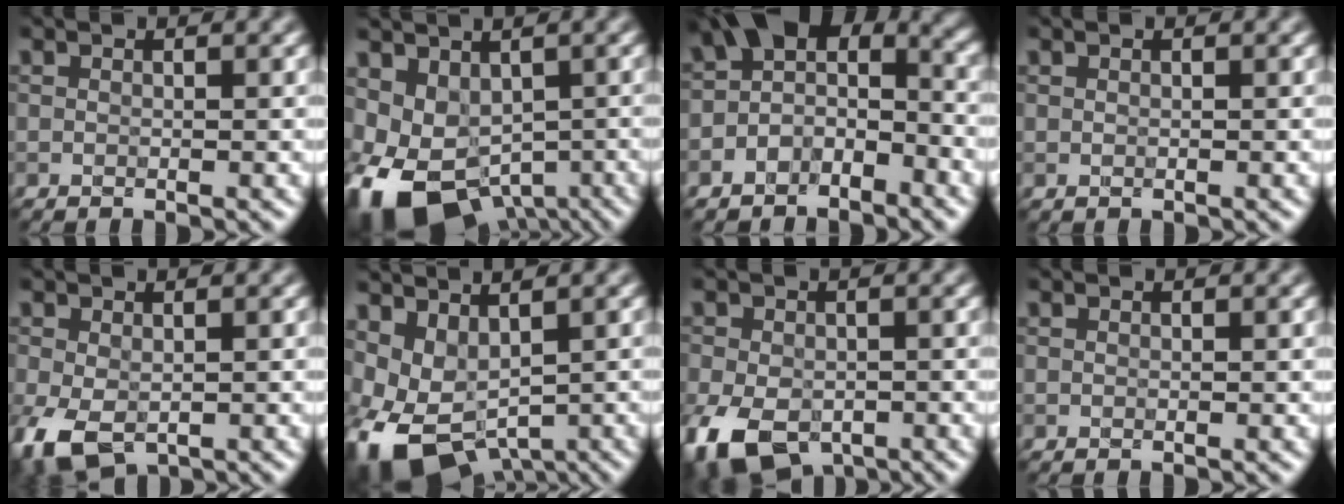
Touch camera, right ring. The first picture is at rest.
{"total": 10.1, "force": [-4.7, 6.8, 5.7], "torque": [-0.104, -0.032, -0.055]}
{"total": 5.7, "force": [-1.2, 3.8, 4.0], "torque": [-0.047, 0.014, -0.031]}
{"total": 0.0}
{"total": 5.3, "force": [-2.0, 3.4, 3.5], "torque": [-0.088, -0.017, -0.032]}
{"total": 7.6, "force": [-2.0, 4.8, 5.5], "torque": [-0.115, -0.019, -0.025]}
{"total": 8.9, "force": [-4.3, 5.7, 5.3], "torque": [-0.112, -0.031, -0.074]}
{"total": 0.0}